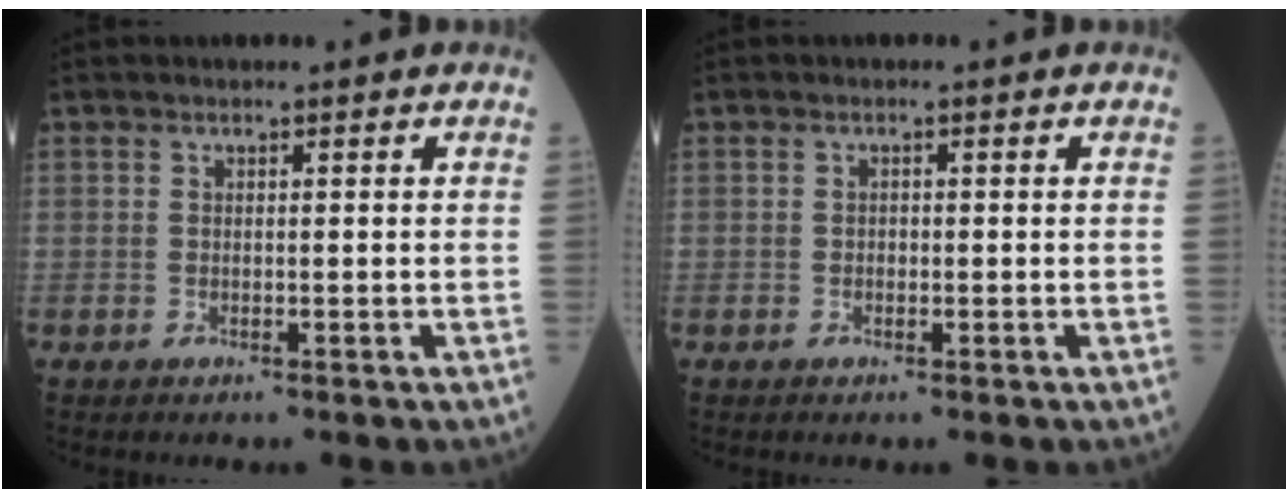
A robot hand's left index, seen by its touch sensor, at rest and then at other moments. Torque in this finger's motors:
{"motor_torque": [0.06, 0.04, -0.01, -0.01]}